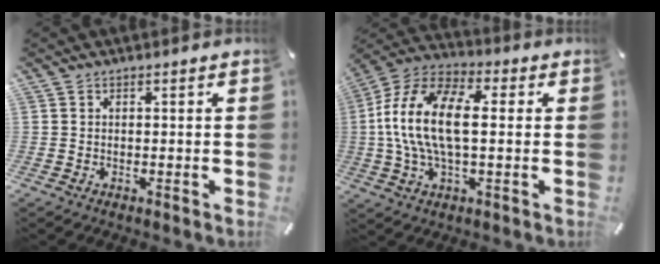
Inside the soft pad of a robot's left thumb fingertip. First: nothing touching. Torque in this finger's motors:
{"motor_torque": [0.42, 2.05, 1.63, -1.13, 0.82]}